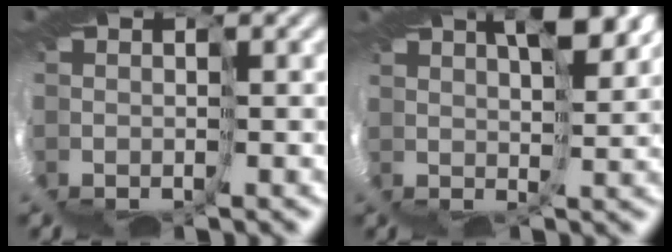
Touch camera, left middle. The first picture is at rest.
{"total": 5.5, "force": [4.7, -2.8, 0.4], "torque": [-0.011, 0.010, 0.071]}